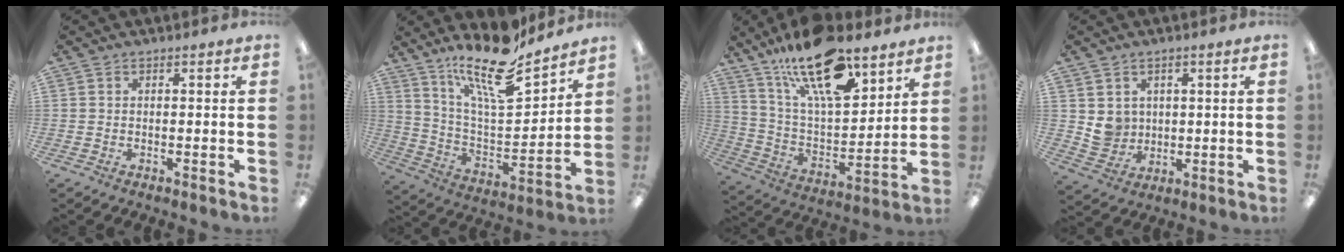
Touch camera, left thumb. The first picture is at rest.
{"total": 18.4, "force": [14.8, 4.7, 9.9], "torque": [-0.176, -0.103, 0.250]}
{"total": 22.4, "force": [15.0, 8.5, 14.4], "torque": [-0.244, -0.082, 0.257]}
{"total": 5.5, "force": [2.2, 5.0, 0.5], "torque": [-0.005, -0.007, 0.043]}